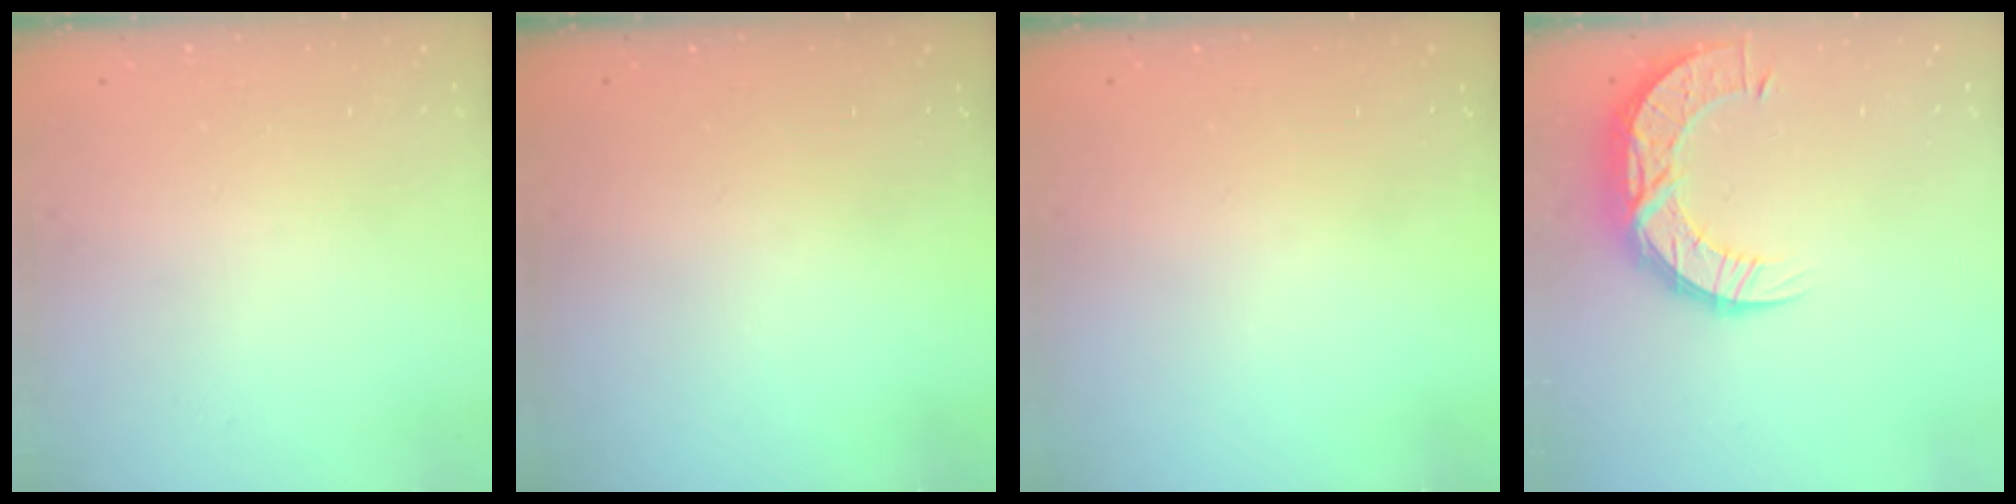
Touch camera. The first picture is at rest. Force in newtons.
{"total": 0.0}
{"total": 0.0}
{"total": 12.8, "press": 12.8, "slide": 0.9}